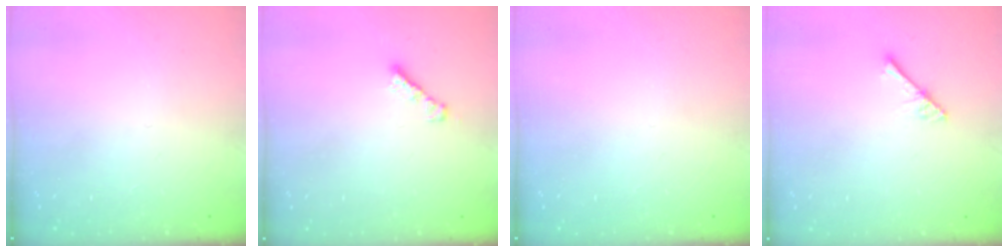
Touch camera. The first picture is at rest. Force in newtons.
{"total": 2.3, "press": 2.3, "slide": 0.4}
{"total": 0.0}
{"total": 2.9, "press": 2.9, "slide": 0.2}